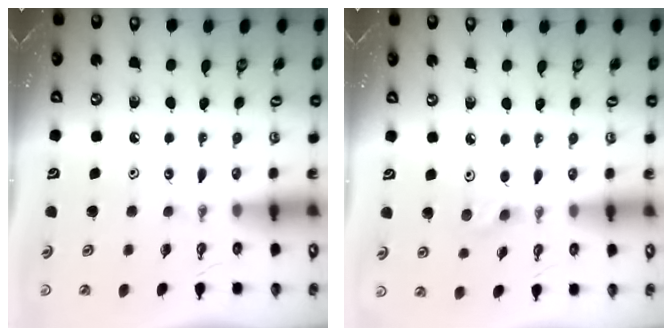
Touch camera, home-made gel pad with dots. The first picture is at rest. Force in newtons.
{"total": 4.4, "press": 4.3, "slide": 0.6}